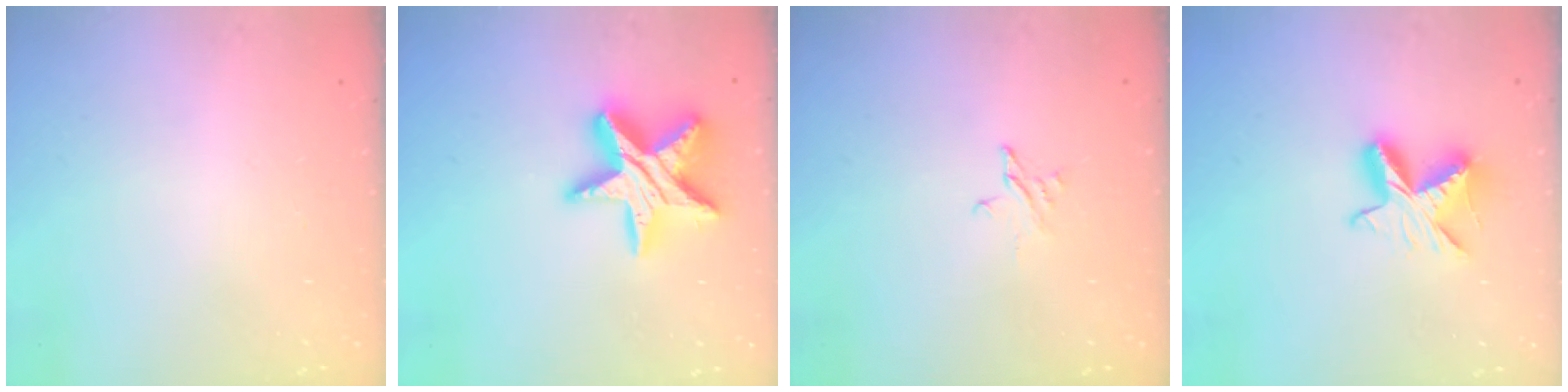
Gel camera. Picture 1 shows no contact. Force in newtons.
{"total": 17.0, "press": 16.9, "slide": 1.4}
{"total": 2.5, "press": 2.5, "slide": 0.1}
{"total": 9.7, "press": 9.7, "slide": 0.6}